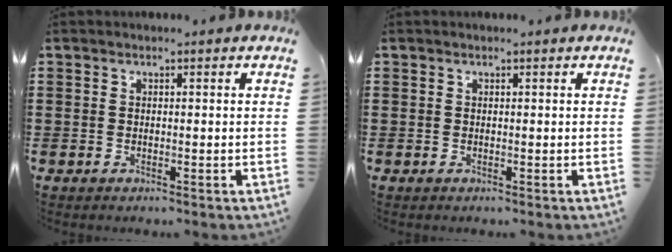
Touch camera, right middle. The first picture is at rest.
{"total": 0.0}